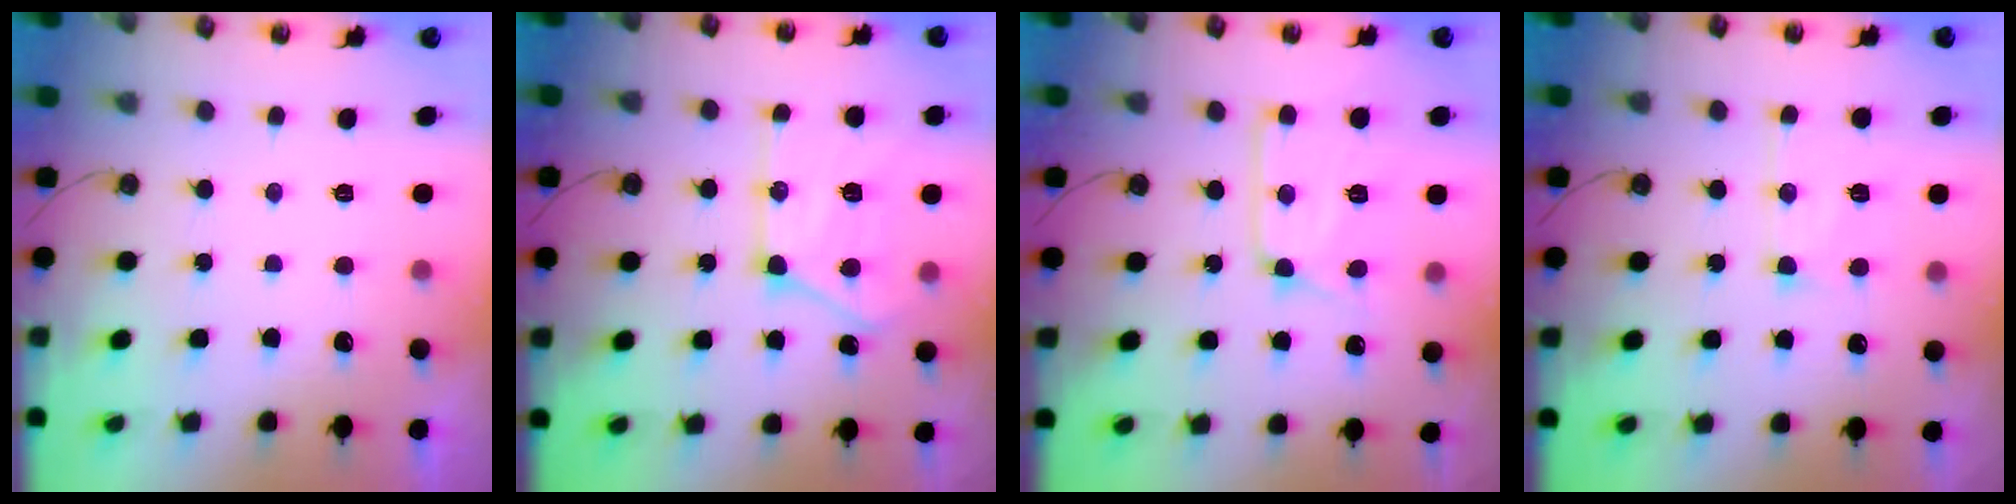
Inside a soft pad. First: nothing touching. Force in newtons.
{"total": 16.4, "press": 16.4, "slide": 1.1}
{"total": 14.0, "press": 13.9, "slide": 1.2}
{"total": 10.2, "press": 10.1, "slide": 0.8}